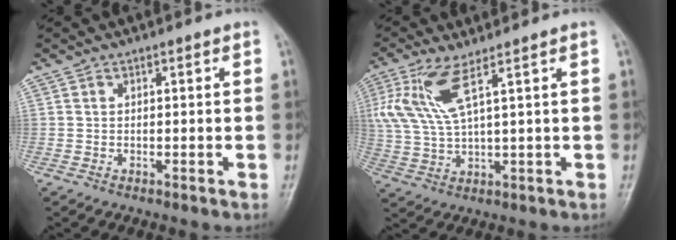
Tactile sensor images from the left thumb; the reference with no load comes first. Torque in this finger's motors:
{"motor_torque": [1.81, 1.78, 1.11, -1.14, 0.44]}